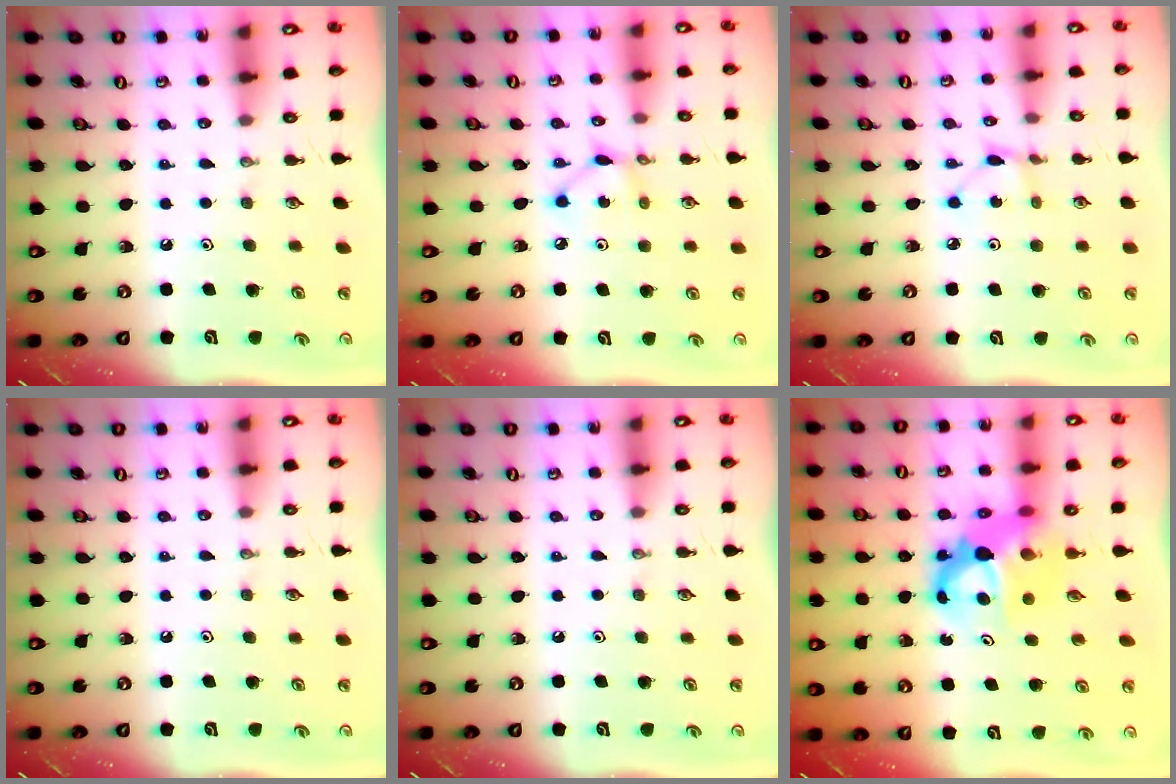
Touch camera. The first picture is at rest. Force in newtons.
{"total": 4.5, "press": 4.5, "slide": 0.2}
{"total": 1.9, "press": 1.9, "slide": 0.3}
{"total": 0.0}
{"total": 0.0}
{"total": 8.6, "press": 8.6, "slide": 0.7}